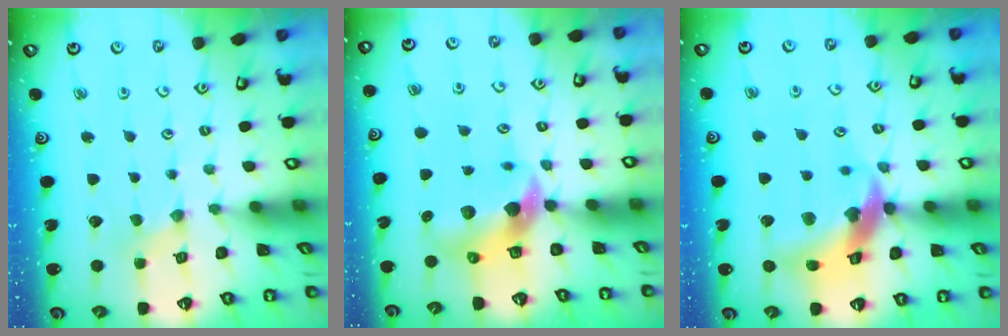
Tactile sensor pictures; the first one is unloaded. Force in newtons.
{"total": 8.3, "press": 8.2, "slide": 1.2}
{"total": 15.8, "press": 15.6, "slide": 2.0}